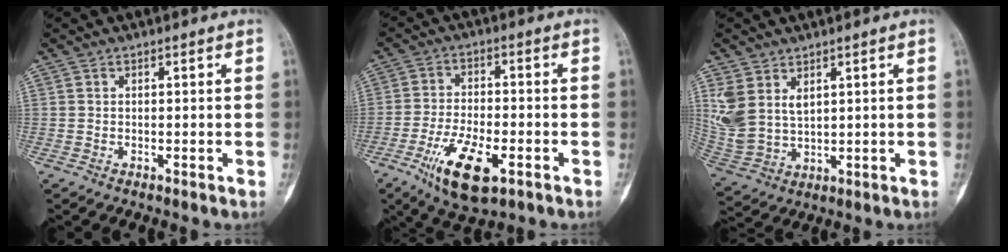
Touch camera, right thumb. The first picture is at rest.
{"total": 11.9, "force": [-5.5, 4.7, 9.5], "torque": [-0.173, 0.008, -0.091]}
{"total": 8.6, "force": [3.8, 5.4, 5.6], "torque": [-0.116, -0.013, 0.095]}